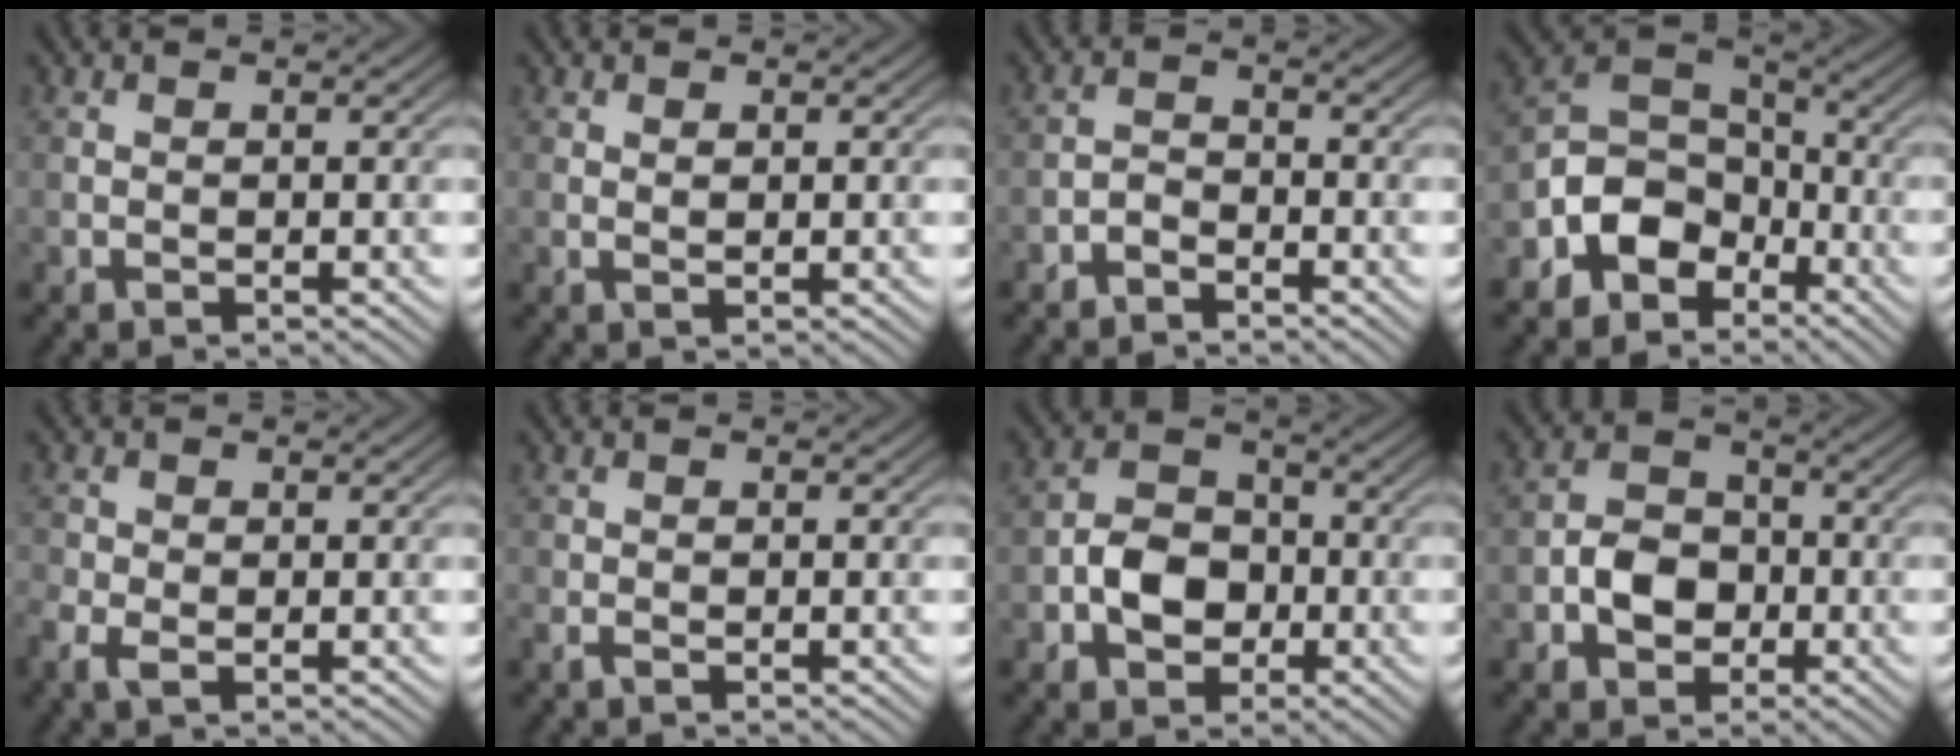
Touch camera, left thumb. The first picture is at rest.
{"total": 0.8, "force": [0.4, 0.4, 0.6], "torque": [-0.011, -0.002, 0.007]}
{"total": 2.2, "force": [-1.9, 0.8, 0.7], "torque": [-0.011, 0.004, -0.045]}
{"total": 8.7, "force": [-4.7, 6.1, 4.1], "torque": [-0.072, 0.002, -0.108]}
{"total": 2.9, "force": [-1.3, 1.8, 1.9], "torque": [-0.049, -0.006, -0.029]}
{"total": 1.4, "force": [-0.8, 0.7, 0.9], "torque": [-0.023, -0.003, -0.018]}
{"total": 5.8, "force": [-1.7, 4.4, 3.3], "torque": [-0.059, 0.002, -0.038]}
{"total": 5.1, "force": [-1.6, 4.0, 2.8], "torque": [-0.047, 0.002, -0.037]}